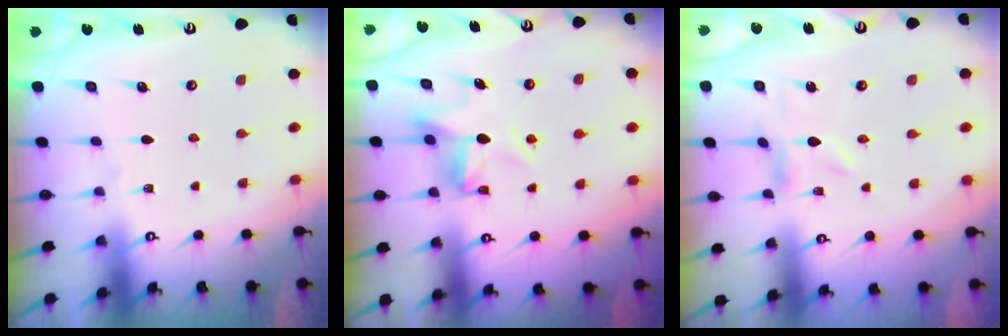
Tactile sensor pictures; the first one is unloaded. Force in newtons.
{"total": 9.2, "press": 9.2, "slide": 0.1}
{"total": 0.0}